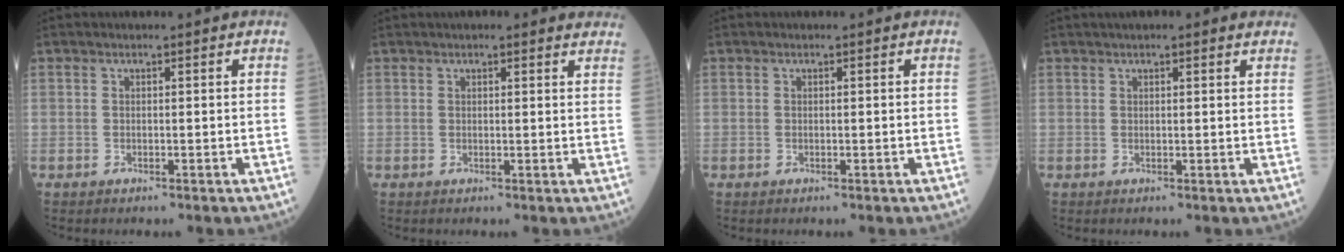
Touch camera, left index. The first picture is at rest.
{"total": 7.3, "force": [6.5, 1.4, 3.0], "torque": [-0.026, 0.014, 0.062]}
{"total": 0.0}
{"total": 5.2, "force": [4.0, 0.9, 3.1], "torque": [-0.041, 0.029, 0.050]}